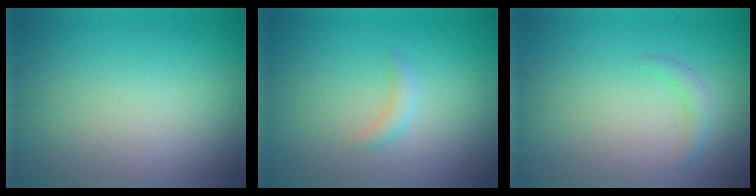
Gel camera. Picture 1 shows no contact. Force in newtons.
{"total": 1.2, "press": 1.1, "slide": 0.0}
{"total": 1.1, "press": 1.1, "slide": 0.1}